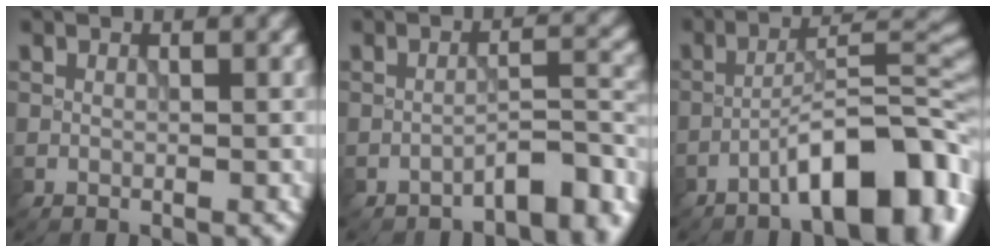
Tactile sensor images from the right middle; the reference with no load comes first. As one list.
[{"total": 4.5, "force": [-3.4, 1.1, 2.6], "torque": [-0.034, 0.009, -0.052]}, {"total": 9.3, "force": [-5.1, 2.4, 7.4], "torque": [-0.104, 0.022, -0.082]}]